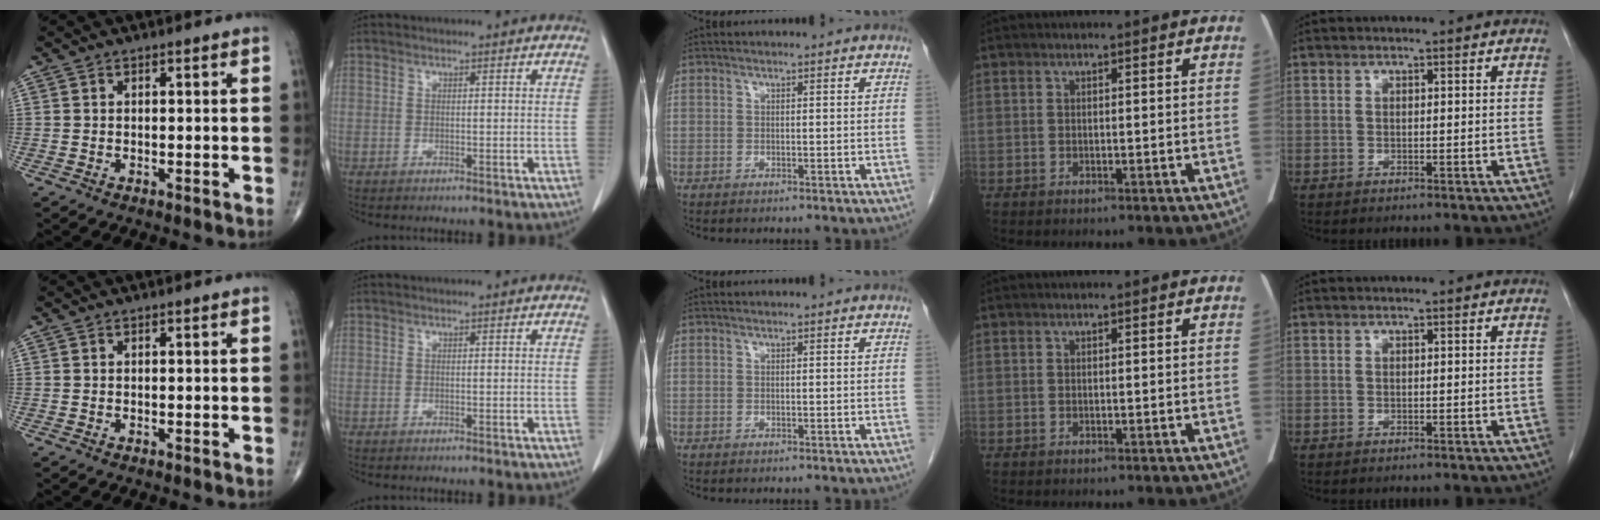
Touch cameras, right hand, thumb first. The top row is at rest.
{}